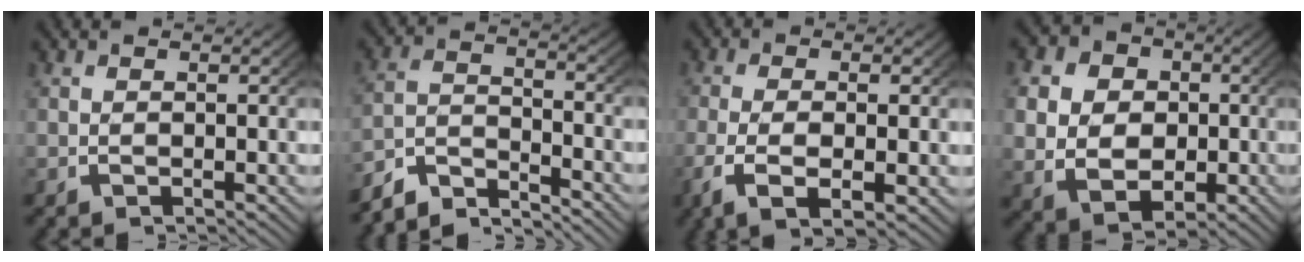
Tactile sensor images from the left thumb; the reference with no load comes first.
{"total": 6.3, "force": [-5.0, 2.6, 2.7], "torque": [-0.047, -0.015, -0.091]}
{"total": 5.5, "force": [-1.6, 2.4, 4.6], "torque": [-0.104, -0.017, -0.019]}
{"total": 10.6, "force": [-0.3, 8.6, 6.1], "torque": [-0.132, -0.036, 0.005]}